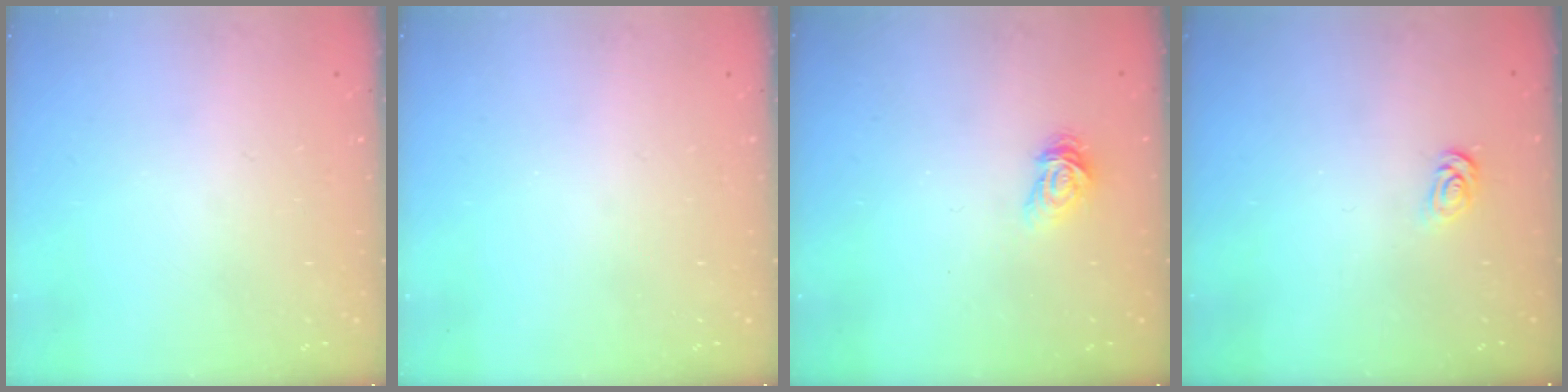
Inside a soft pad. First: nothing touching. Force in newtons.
{"total": 0.0}
{"total": 3.8, "press": 3.8, "slide": 0.4}
{"total": 2.6, "press": 2.6, "slide": 0.4}